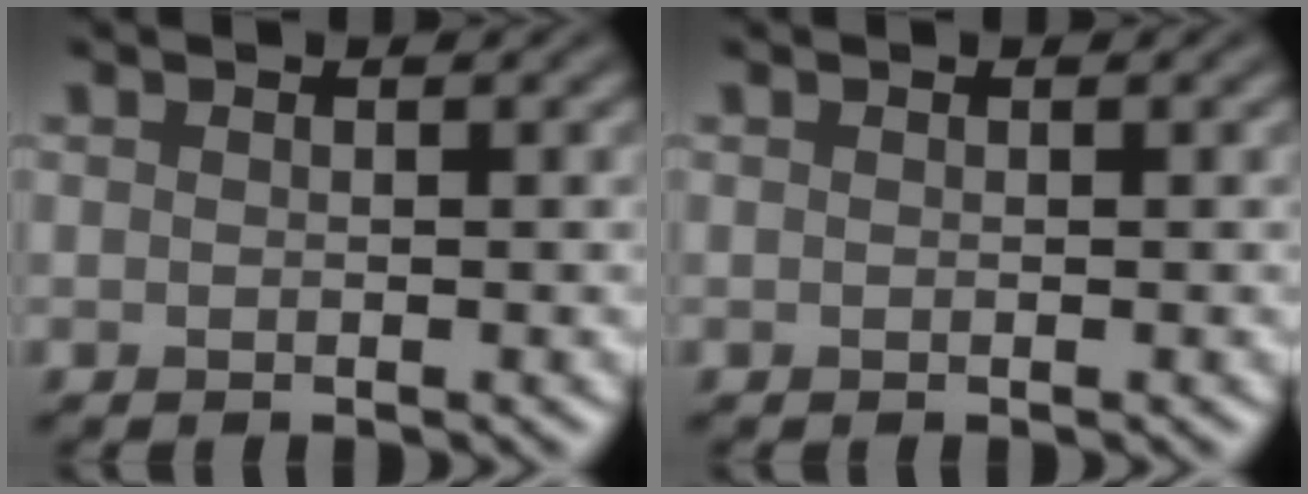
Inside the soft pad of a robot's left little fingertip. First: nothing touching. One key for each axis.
{"total": 0.0}